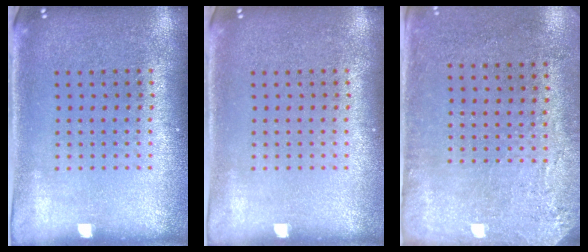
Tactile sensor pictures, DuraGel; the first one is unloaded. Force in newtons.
{"total": 0.0}
{"total": 2.9, "press": 2.4, "slide": 1.6}